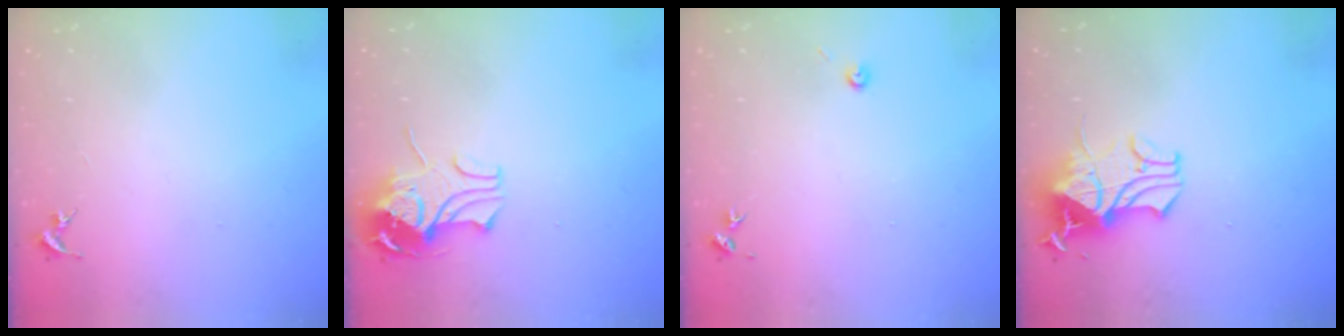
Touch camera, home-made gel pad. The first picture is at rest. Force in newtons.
{"total": 9.8, "press": 9.7, "slide": 1.2}
{"total": 3.0, "press": 3.0, "slide": 0.3}
{"total": 18.0, "press": 18.0, "slide": 0.2}